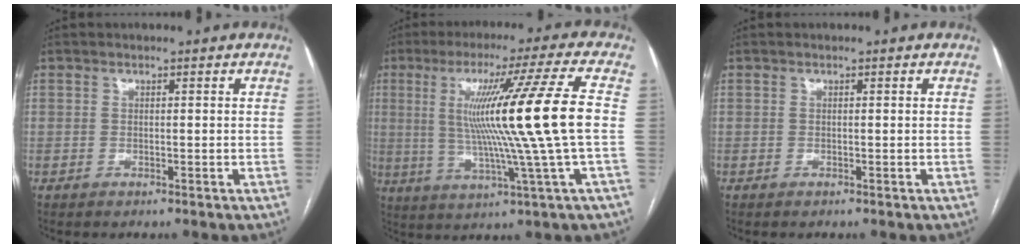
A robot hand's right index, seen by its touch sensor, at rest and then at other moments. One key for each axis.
{"total": 16.7, "fx": 1.3, "fy": -2.9, "fz": 16.4, "tx": -0.270, "ty": 0.001, "tz": 0.016}
{"total": 0.0}